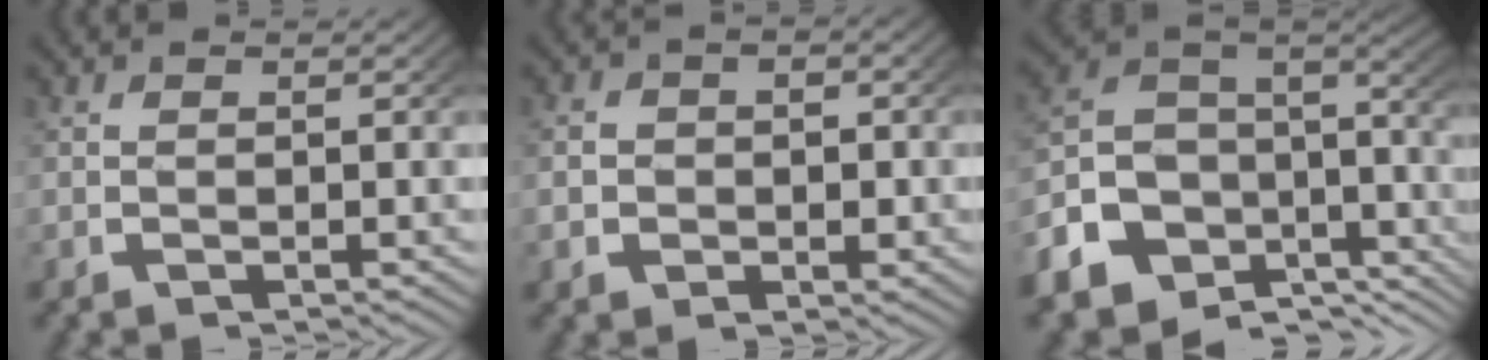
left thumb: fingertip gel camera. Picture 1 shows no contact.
{"total": 3.4, "force": [-0.4, 2.8, 1.8], "torque": [-0.035, -0.004, -0.008]}
{"total": 13.5, "force": [-2.5, 9.1, 9.7], "torque": [-0.205, -0.025, -0.034]}